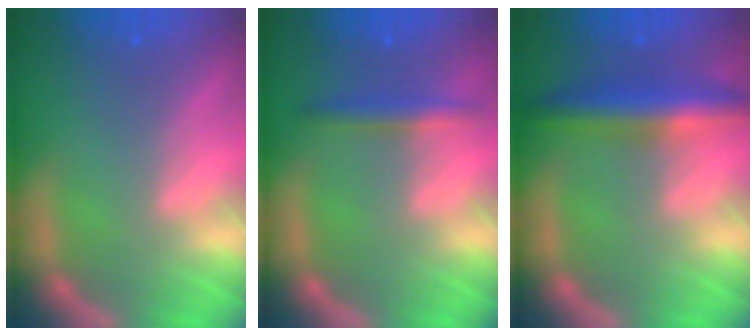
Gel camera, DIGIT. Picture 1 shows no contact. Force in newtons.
{"total": 2.4}
{"total": 5.5}